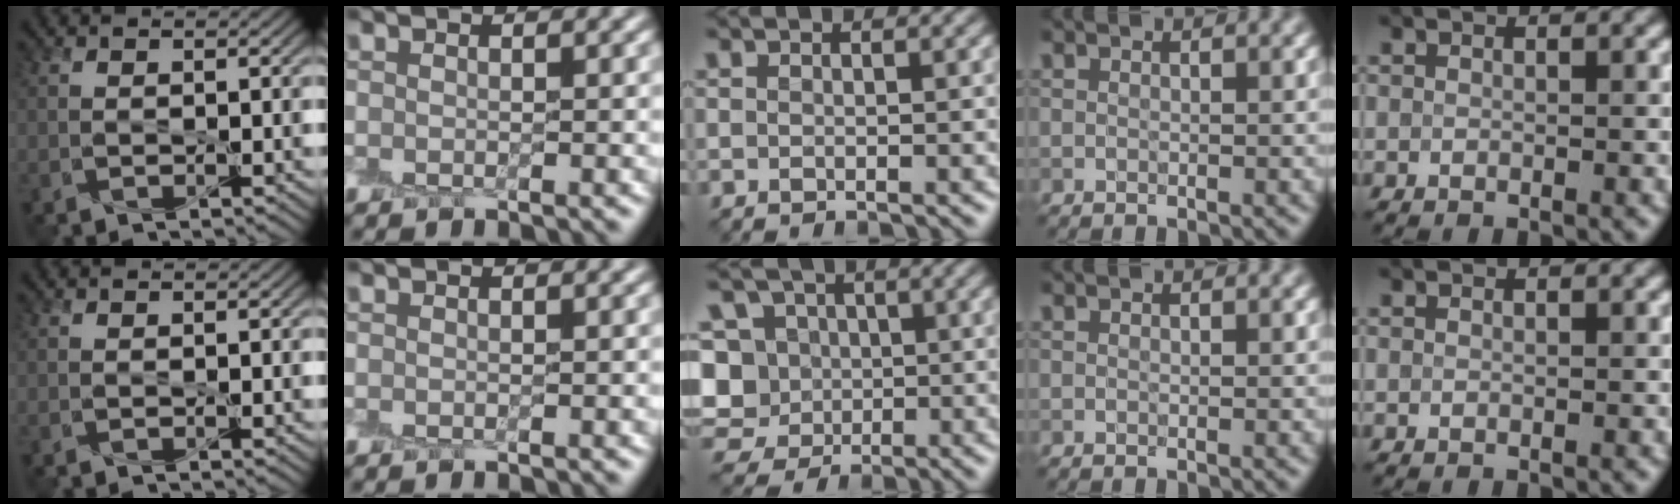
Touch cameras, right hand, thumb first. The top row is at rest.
{"middle": {"total": 11.4, "force": [0.6, 10.5, 4.5], "torque": [-0.105, 0.031, -0.022]}}